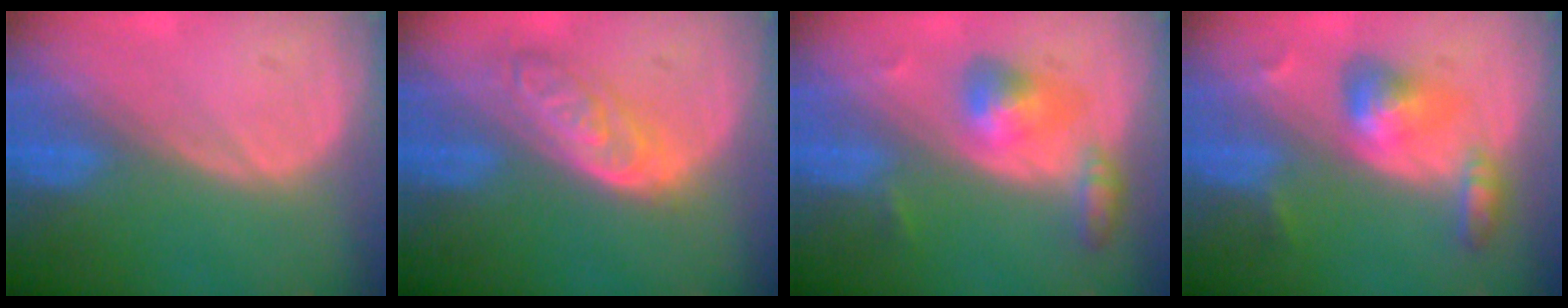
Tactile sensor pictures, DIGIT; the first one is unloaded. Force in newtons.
{"total": 6.5, "press": 5.9, "slide": 2.7}
{"total": 5.6, "press": 5.3, "slide": 1.6}
{"total": 6.2, "press": 5.6, "slide": 2.7}